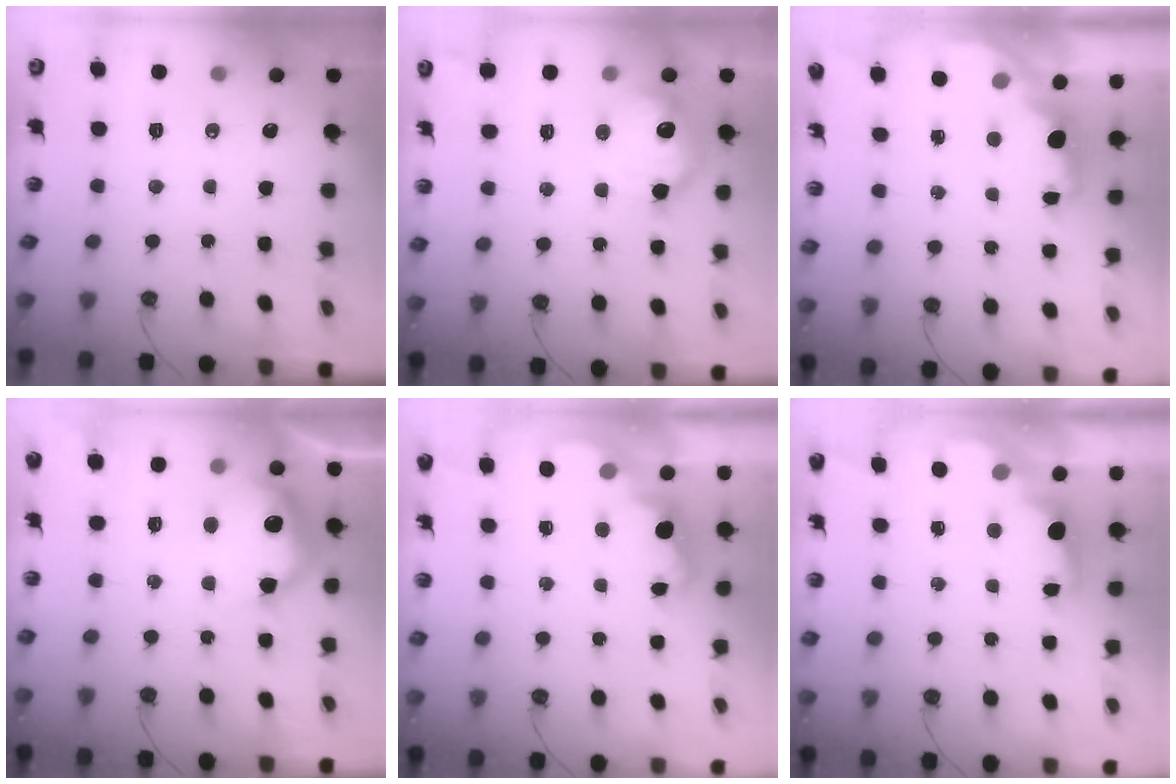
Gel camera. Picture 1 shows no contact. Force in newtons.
{"total": 11.9, "press": 11.9, "slide": 0.8}
{"total": 2.5, "press": 2.4, "slide": 0.8}
{"total": 17.0, "press": 16.9, "slide": 1.0}
{"total": 2.3, "press": 2.3, "slide": 0.5}
{"total": 2.9, "press": 2.9, "slide": 0.6}